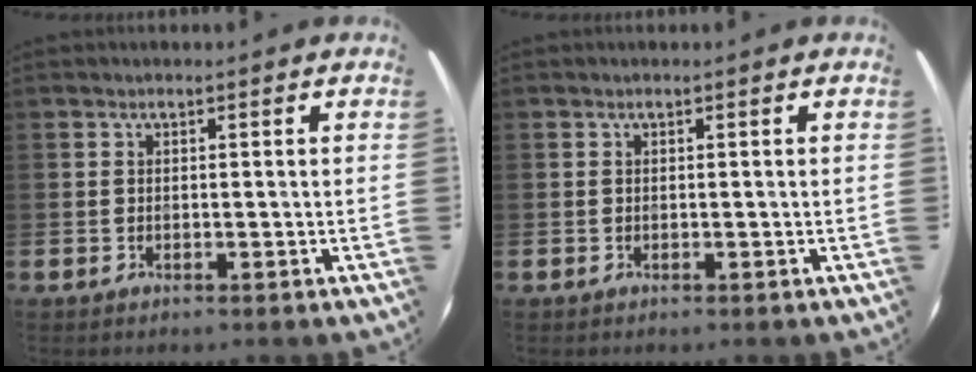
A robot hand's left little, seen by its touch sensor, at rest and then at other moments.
{"total": 0.0}